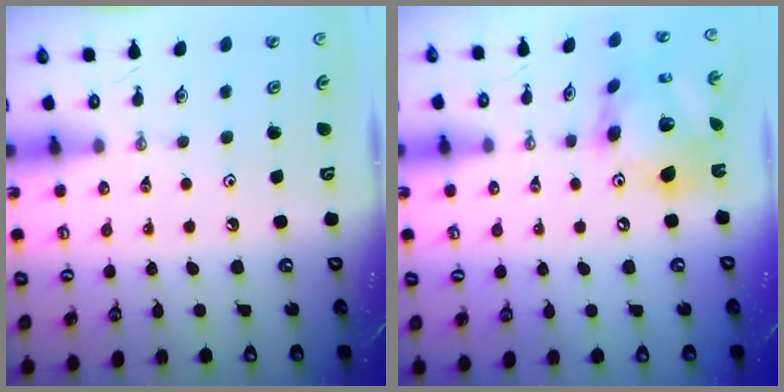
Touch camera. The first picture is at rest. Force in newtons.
{"total": 17.4, "press": 17.3, "slide": 2.0}